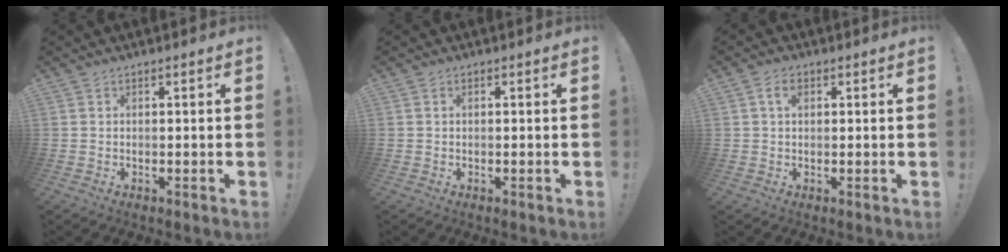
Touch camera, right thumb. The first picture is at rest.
{"total": 0.0}
{"total": 3.1, "force": [1.1, 1.9, 2.2], "torque": [-0.038, 0.004, 0.017]}